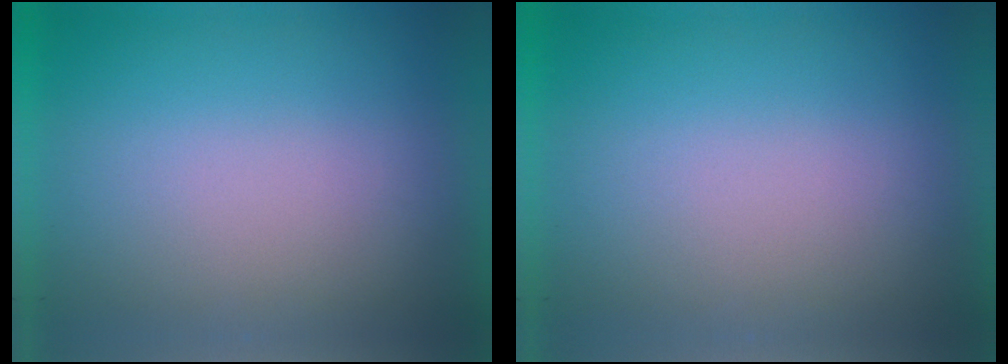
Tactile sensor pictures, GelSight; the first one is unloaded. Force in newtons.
{"total": 0.0}